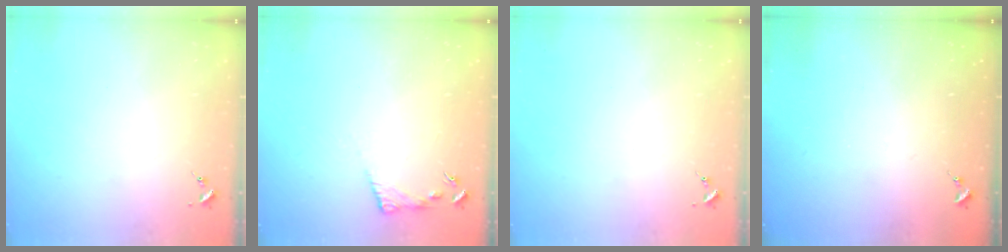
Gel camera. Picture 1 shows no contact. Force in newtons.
{"total": 6.0, "press": 6.0, "slide": 0.4}
{"total": 0.0}
{"total": 0.0}